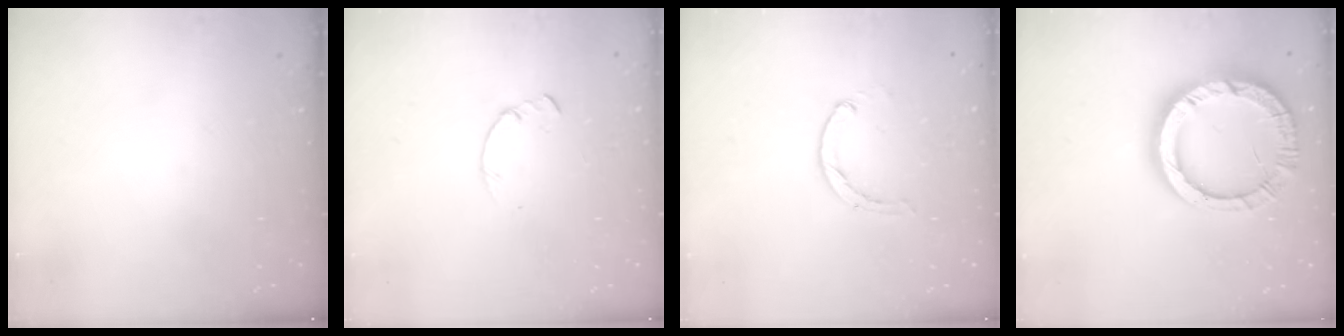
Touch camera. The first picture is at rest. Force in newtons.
{"total": 0.7, "press": 0.6, "slide": 0.2}
{"total": 0.8, "press": 0.8, "slide": 0.2}
{"total": 17.5, "press": 17.4, "slide": 1.5}